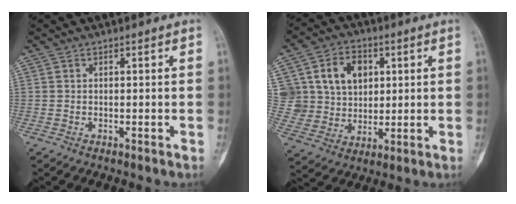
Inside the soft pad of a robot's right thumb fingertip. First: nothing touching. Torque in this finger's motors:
{"motor_torque": [1.17, 1.47, 0.71, -0.03, 0.05]}